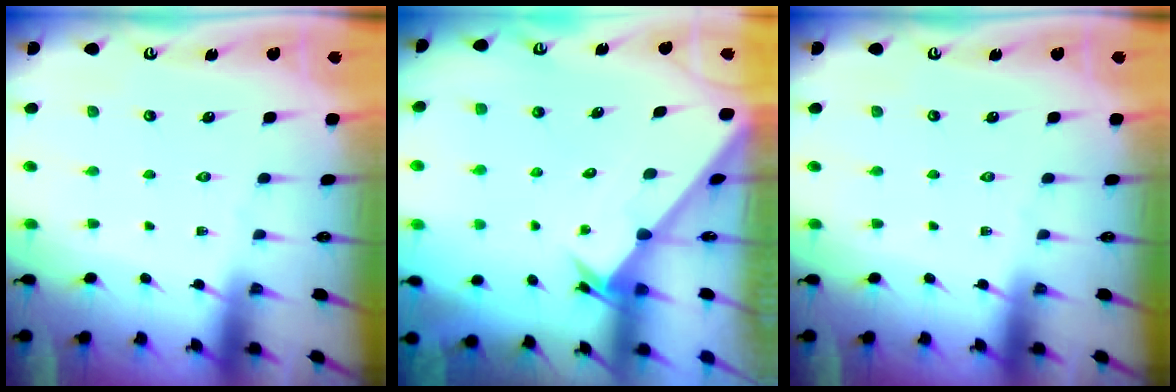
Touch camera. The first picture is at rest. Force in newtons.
{"total": 2.4, "press": 2.4, "slide": 0.2}
{"total": 0.0}